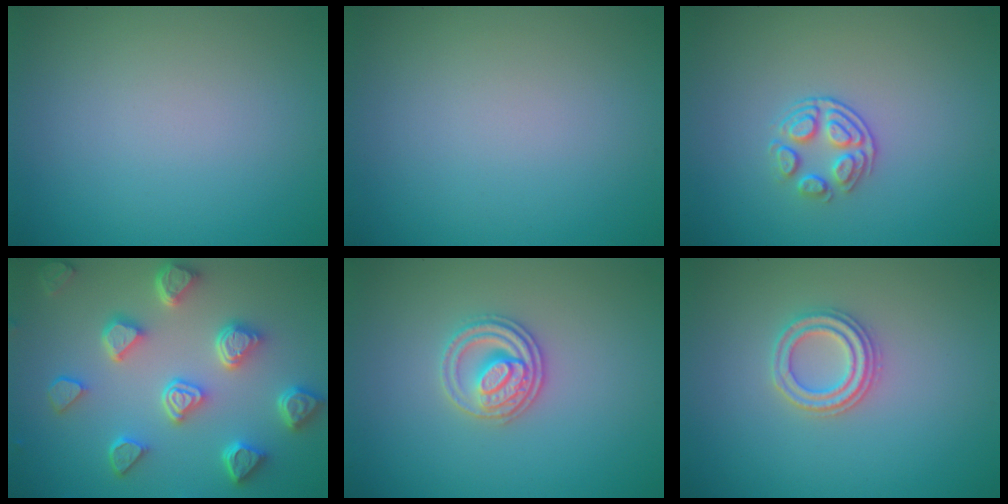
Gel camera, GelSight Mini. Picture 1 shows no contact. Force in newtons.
{"total": 0.0}
{"total": 2.4, "press": 1.8, "slide": 1.6}
{"total": 6.6, "press": 5.3, "slide": 3.8}
{"total": 3.0, "press": 2.8, "slide": 0.9}
{"total": 2.5, "press": 2.4, "slide": 0.7}